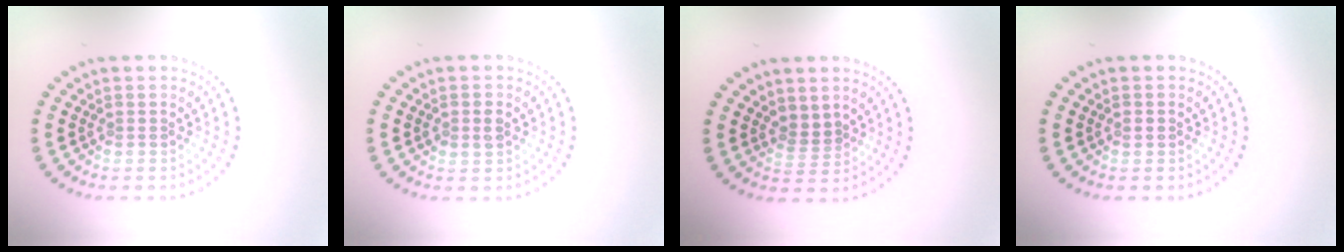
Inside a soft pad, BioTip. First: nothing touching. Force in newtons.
{"total": 1.4, "press": 1.4, "slide": 0.1}
{"total": 1.6, "press": 1.4, "slide": 0.8}
{"total": 0.8, "press": 0.8, "slide": 0.1}